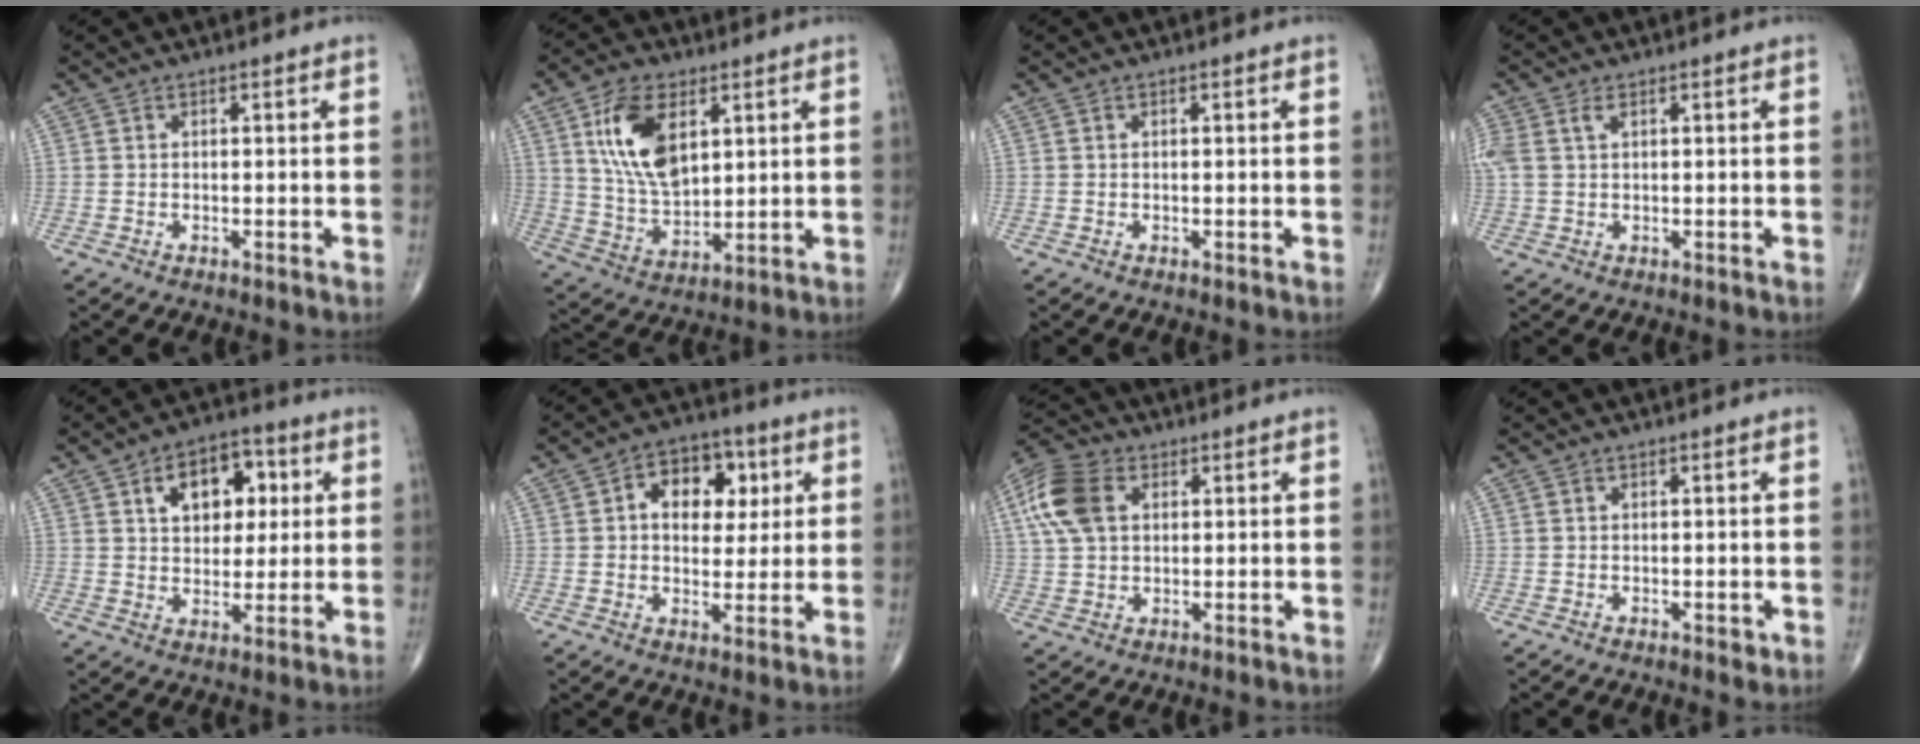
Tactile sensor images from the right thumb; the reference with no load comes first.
{"total": 13.8, "force": [4.9, 7.6, 10.4], "torque": [-0.183, -0.020, 0.101]}
{"total": 0.0}
{"total": 4.1, "force": [1.5, 2.3, 3.1], "torque": [-0.093, 0.018, 0.036]}
{"total": 12.0, "force": [3.8, 7.8, 8.3], "torque": [-0.078, 0.000, 0.056]}
{"total": 11.4, "force": [3.0, 7.8, 7.8], "torque": [-0.068, 0.006, 0.042]}
{"total": 11.6, "force": [3.2, 7.7, 8.0], "torque": [-0.166, 0.013, 0.057]}
{"total": 1.0, "force": [-0.2, 0.6, 0.7], "torque": [-0.004, -0.002, -0.003]}